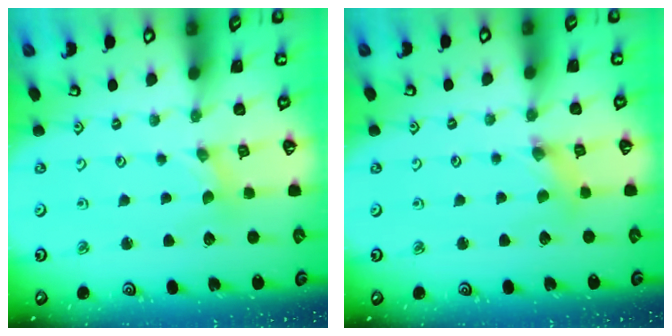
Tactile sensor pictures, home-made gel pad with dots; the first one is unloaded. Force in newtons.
{"total": 1.5, "press": 1.4, "slide": 0.3}